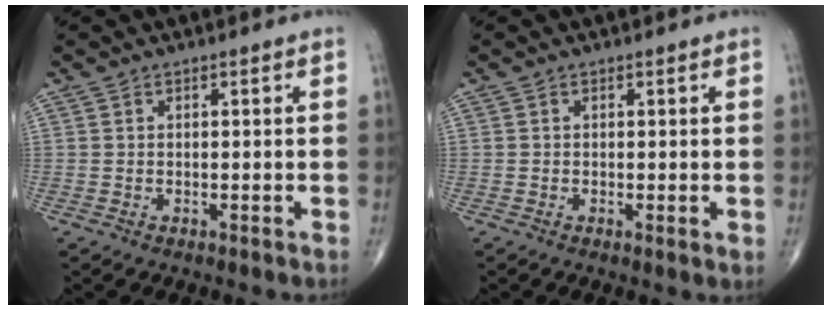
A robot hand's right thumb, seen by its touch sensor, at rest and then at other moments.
{"total": 1.1, "force": [-0.1, 0.2, 1.1], "torque": [-0.022, -0.005, -0.004]}